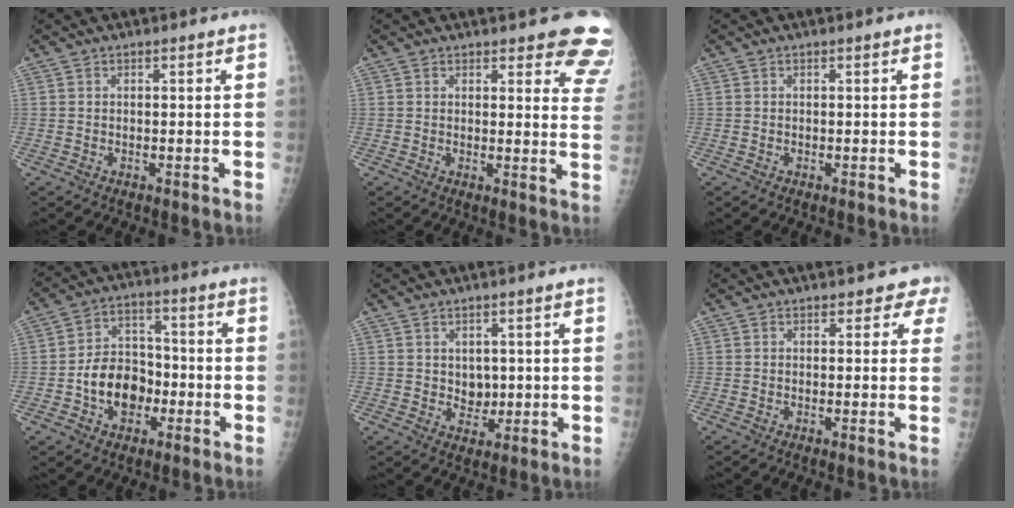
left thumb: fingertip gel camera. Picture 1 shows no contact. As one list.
[{"total": 10.5, "force": [8.9, 3.2, 4.6], "torque": [-0.001, -0.048, 0.073]}, {"total": 0.0}, {"total": 10.8, "force": [-3.1, 8.0, 6.4], "torque": [-0.072, 0.033, -0.056]}, {"total": 3.6, "force": [0.5, 2.9, 2.0], "torque": [-0.009, -0.007, 0.015]}, {"total": 2.6, "force": [2.0, 1.6, 0.4], "torque": [0.026, -0.008, 0.004]}]